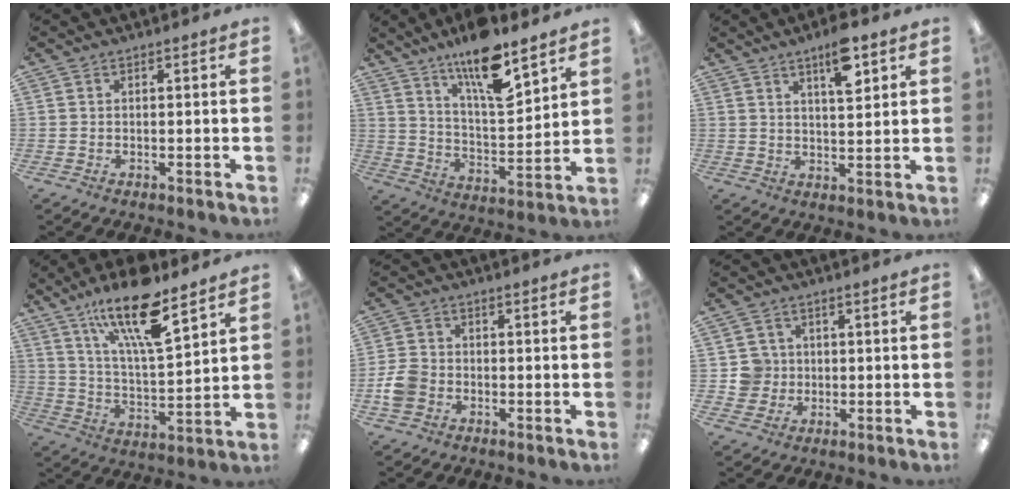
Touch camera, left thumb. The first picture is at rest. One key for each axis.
{"total": 15.6, "fx": 11.3, "fy": 4.4, "fz": 9.8, "tx": -0.160, "ty": -0.069, "tz": 0.188}
{"total": 8.5, "fx": 5.0, "fy": 2.7, "fz": 6.3, "tx": -0.094, "ty": -0.020, "tz": 0.079}
{"total": 18.5, "fx": 12.6, "fy": 5.1, "fz": 12.6, "tx": -0.219, "ty": -0.067, "tz": 0.207}
{"total": 5.8, "fx": -2.1, "fy": 4.5, "fz": 2.9, "tx": -0.057, "ty": 0.015, "tz": -0.037}
{"total": 5.5, "fx": 0.1, "fy": 5.5, "fz": 0.7, "tx": -0.012, "ty": 0.010, "tz": 0.003}